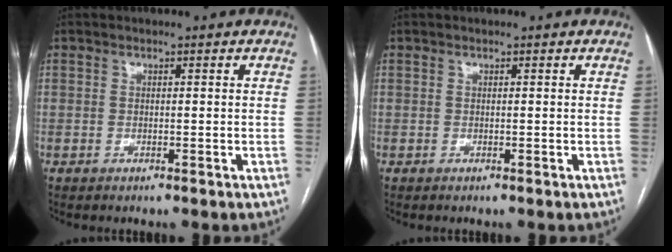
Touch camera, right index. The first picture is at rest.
{"total": 0.0}